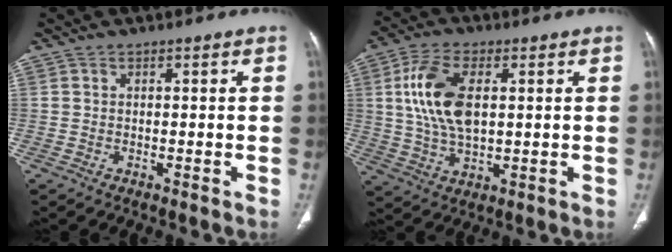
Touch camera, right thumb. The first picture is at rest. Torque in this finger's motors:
{"motor_torque": [1.28, 2.26, 1.68, 0.35, 0.50]}